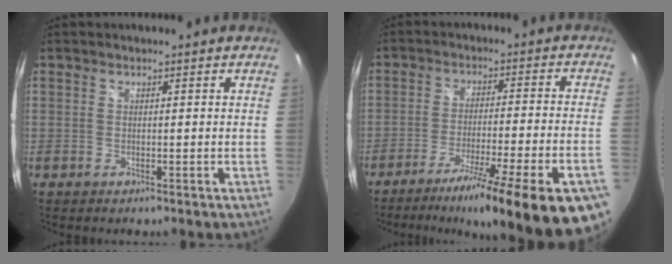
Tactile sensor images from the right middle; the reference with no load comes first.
{"total": 22.1, "force": [-16.3, 1.2, 14.9], "torque": [-0.221, -0.051, -0.239]}